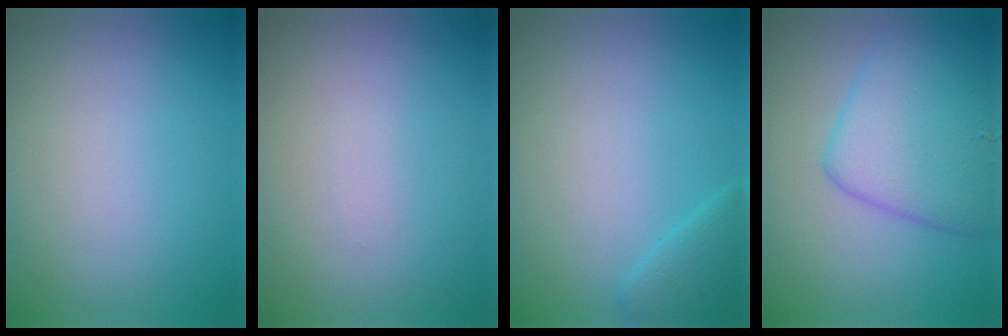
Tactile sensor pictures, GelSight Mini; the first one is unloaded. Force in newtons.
{"total": 0.5, "press": 0.5, "slide": 0.0}
{"total": 2.3, "press": 2.3, "slide": 0.1}
{"total": 5.9, "press": 5.8, "slide": 0.3}